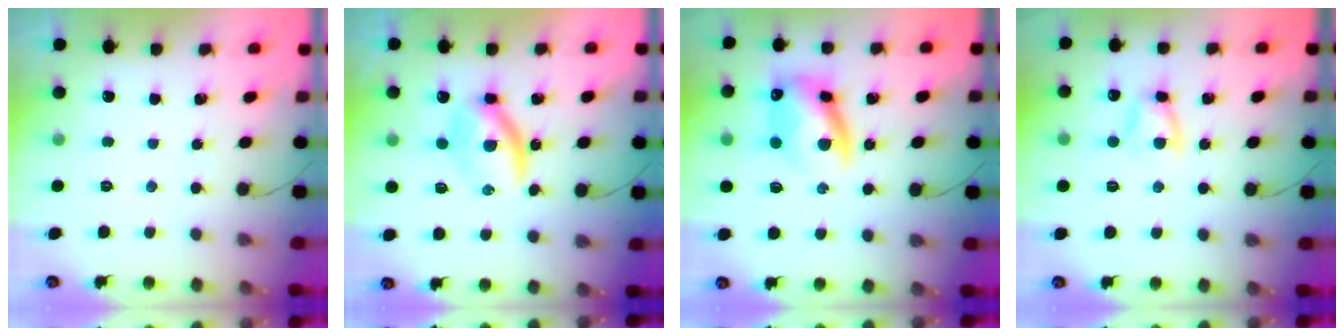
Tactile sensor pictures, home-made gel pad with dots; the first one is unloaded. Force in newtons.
{"total": 6.5, "press": 6.5, "slide": 0.2}
{"total": 12.0, "press": 11.6, "slide": 2.9}
{"total": 5.9, "press": 5.9, "slide": 0.8}